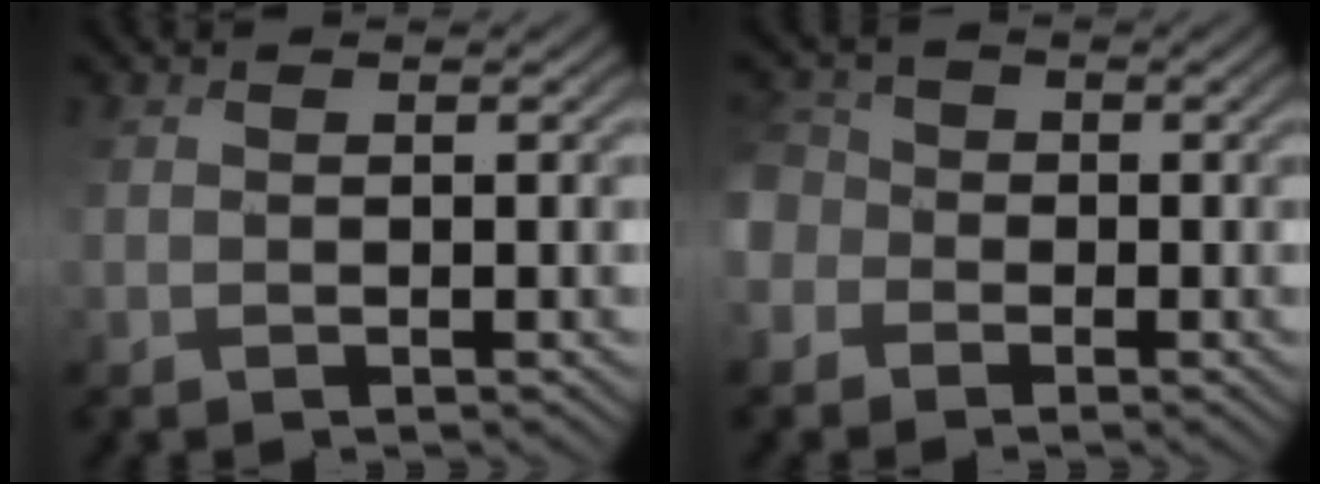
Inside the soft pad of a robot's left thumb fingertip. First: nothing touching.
{"total": 4.5, "force": [-1.2, 4.0, 1.6], "torque": [-0.068, 0.008, -0.033]}